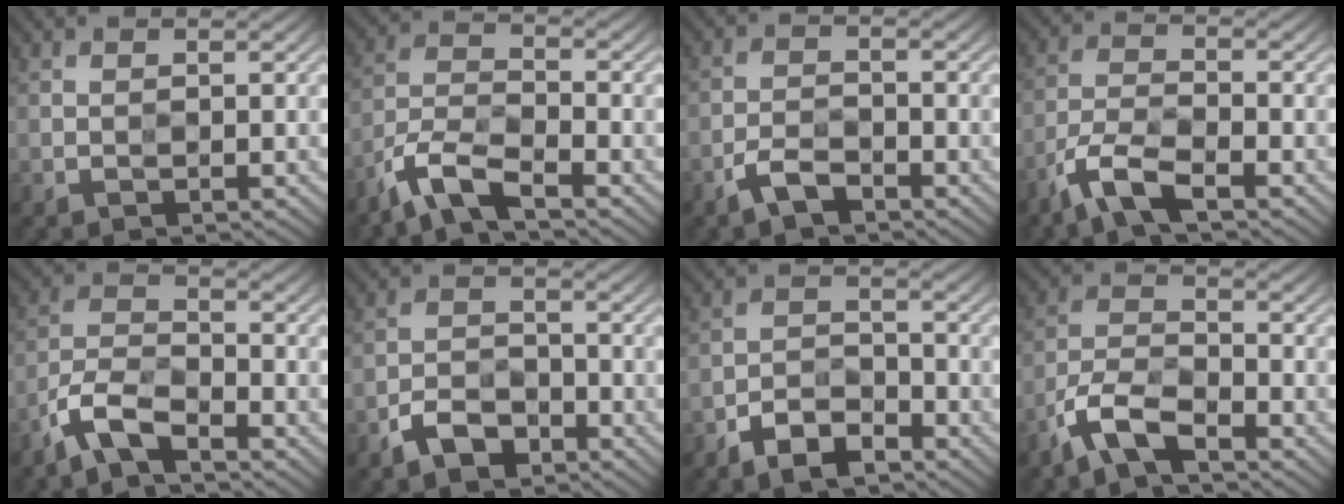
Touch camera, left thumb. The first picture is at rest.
{"total": 6.8, "force": [-5.1, 1.7, 4.2], "torque": [-0.091, -0.003, -0.114]}
{"total": 3.5, "force": [-2.5, 1.4, 2.1], "torque": [-0.043, 0.002, -0.056]}
{"total": 6.3, "force": [-4.4, 1.7, 4.2], "torque": [-0.093, -0.003, -0.099]}
{"total": 6.3, "force": [-4.5, 2.0, 3.9], "torque": [-0.085, -0.001, -0.103]}
{"total": 4.5, "force": [-3.1, 2.4, 2.3], "torque": [-0.042, -0.001, -0.068]}
{"total": 5.4, "force": [-3.8, 2.5, 2.9], "torque": [-0.048, 0.000, -0.077]}
{"total": 6.9, "force": [-4.8, 2.3, 4.5], "torque": [-0.095, -0.001, -0.108]}